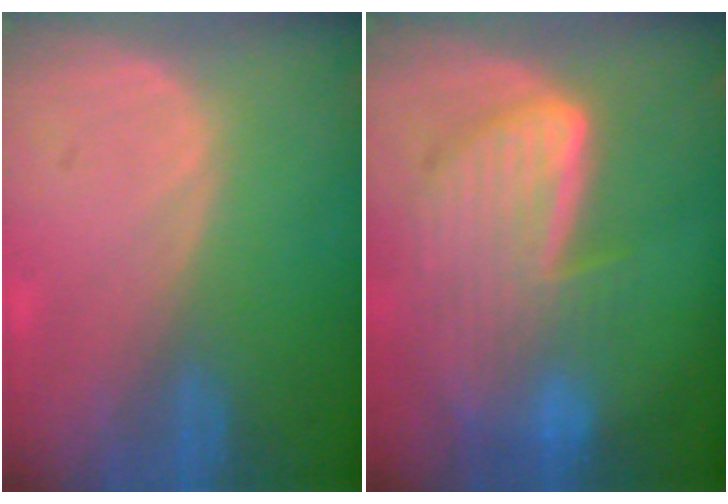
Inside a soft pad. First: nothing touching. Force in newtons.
{"total": 9.1, "press": 8.0, "slide": 4.5}